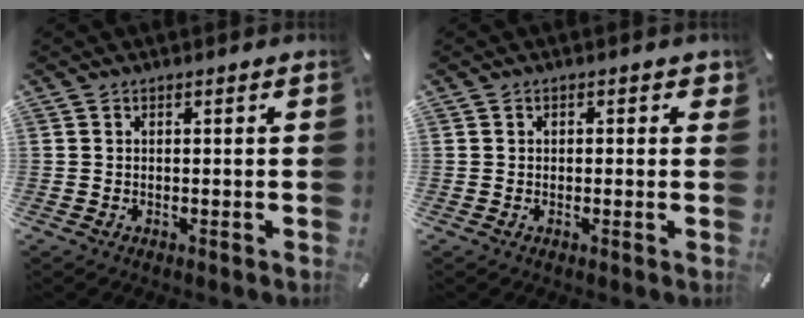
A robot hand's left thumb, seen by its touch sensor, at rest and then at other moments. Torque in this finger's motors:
{"motor_torque": [-0.11, -0.28, 0.14, 0.14, -0.01]}